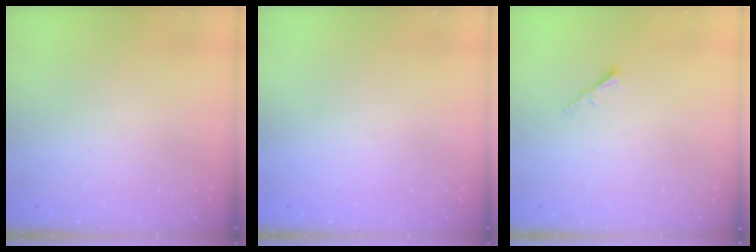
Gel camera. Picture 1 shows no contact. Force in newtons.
{"total": 0.8, "press": 0.7, "slide": 0.3}
{"total": 1.5, "press": 1.5, "slide": 0.4}